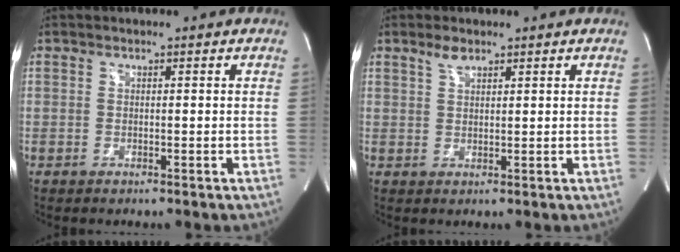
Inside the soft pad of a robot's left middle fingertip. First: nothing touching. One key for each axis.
{"total": 2.1, "fx": 1.6, "fy": 0.7, "fz": 1.1, "tx": -0.027, "ty": 0.004, "tz": 0.033}